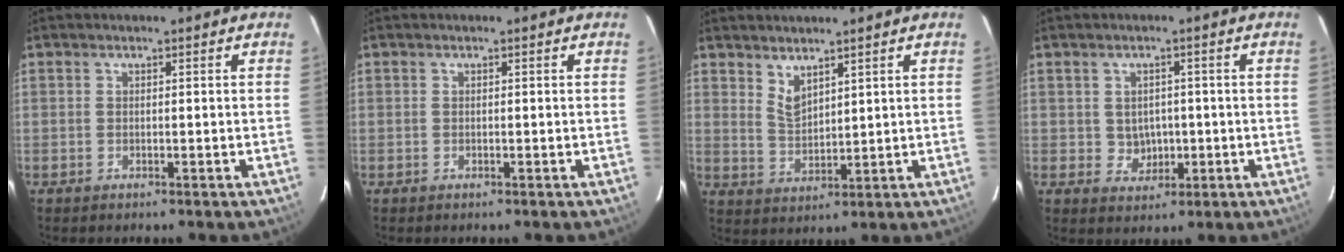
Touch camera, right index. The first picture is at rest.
{"total": 0.0}
{"total": 4.3, "force": [3.4, 1.5, 2.1], "torque": [-0.036, -0.007, 0.067]}
{"total": 3.9, "force": [-0.1, 3.7, 1.3], "torque": [-0.026, 0.009, 0.010]}